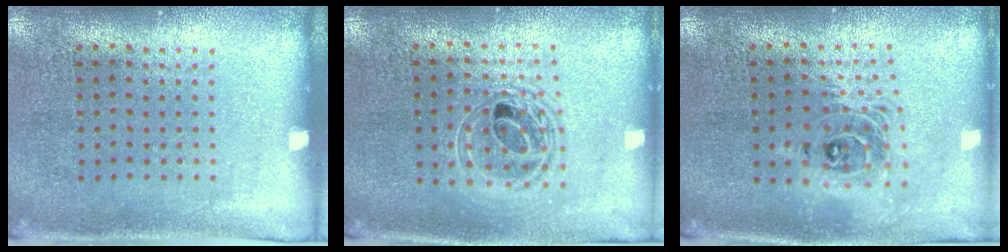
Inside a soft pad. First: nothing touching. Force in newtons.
{"total": 1.6, "press": 1.4, "slide": 0.9}
{"total": 2.0, "press": 1.5, "slide": 1.3}